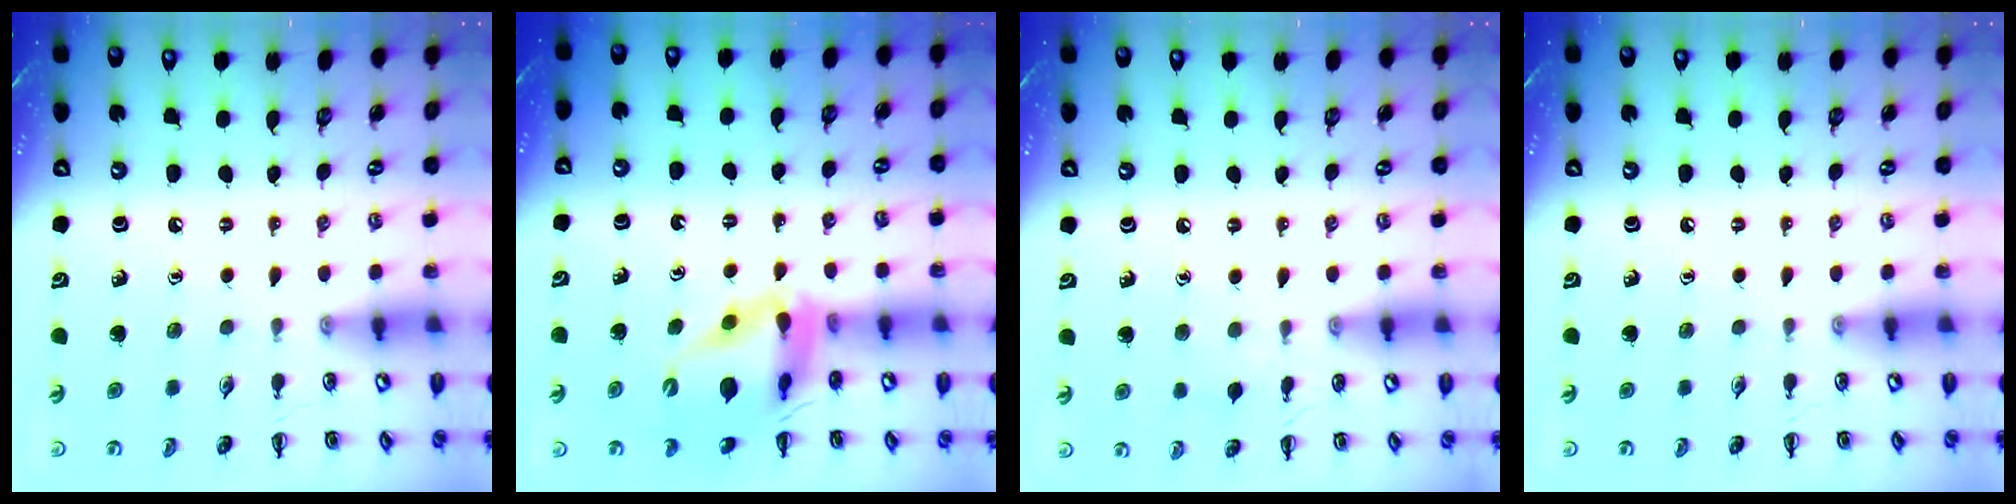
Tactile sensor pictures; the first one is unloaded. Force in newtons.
{"total": 13.7, "press": 13.1, "slide": 3.8}
{"total": 4.7, "press": 4.4, "slide": 1.6}
{"total": 0.0}